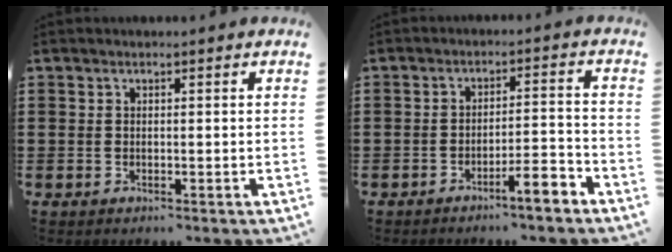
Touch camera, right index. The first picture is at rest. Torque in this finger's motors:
{"motor_torque": [1.35, -0.67, 0.14, 0.09]}